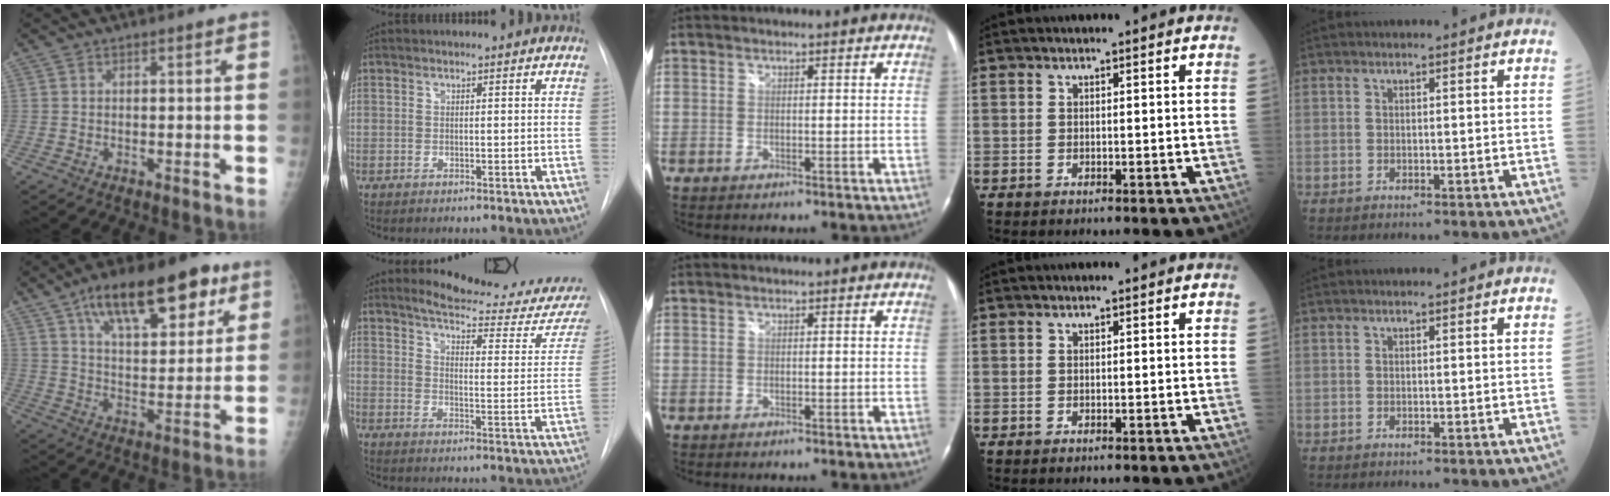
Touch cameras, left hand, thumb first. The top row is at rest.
{"thumb": {"total": 21.2, "force": [11.5, 9.3, 15.2], "torque": [-0.197, -0.022, 0.186]}, "index": {"total": 17.8, "force": [17.0, 1.4, 4.9], "torque": [-0.059, -0.093, 0.199]}}